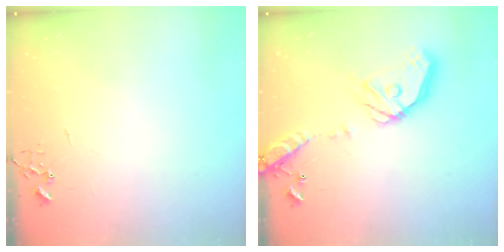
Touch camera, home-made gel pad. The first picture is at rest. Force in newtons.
{"total": 18.1, "press": 17.8, "slide": 3.3}